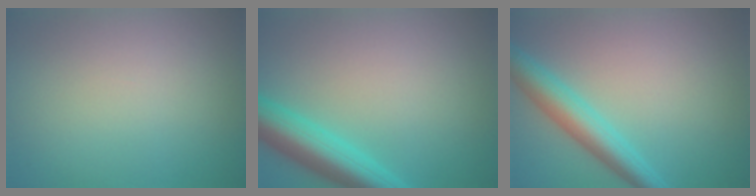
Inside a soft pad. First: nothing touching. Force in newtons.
{"total": 5.6, "press": 5.6, "slide": 0.3}
{"total": 4.5, "press": 4.5, "slide": 0.1}